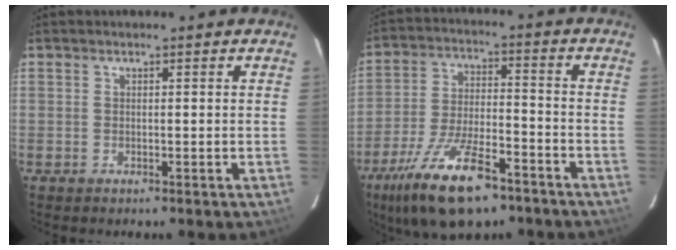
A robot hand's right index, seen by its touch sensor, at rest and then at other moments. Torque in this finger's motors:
{"motor_torque": [1.33, -0.81, 1.00, 0.17]}